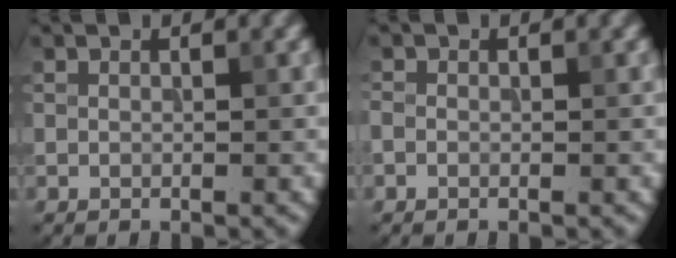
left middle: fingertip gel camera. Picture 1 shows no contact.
{"total": 0.7, "force": [-0.3, 0.5, 0.3], "torque": [-0.005, -0.002, -0.007]}